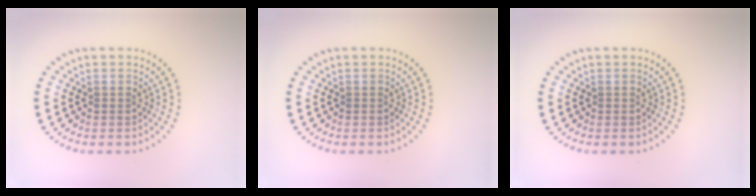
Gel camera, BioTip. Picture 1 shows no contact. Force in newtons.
{"total": 0.0}
{"total": 0.0}